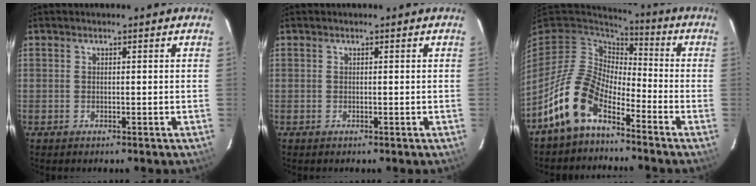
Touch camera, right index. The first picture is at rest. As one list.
[{"total": 0.0}, {"total": 12.5, "force": [-7.7, 6.3, 7.6], "torque": [-0.154, 0.010, -0.155]}]